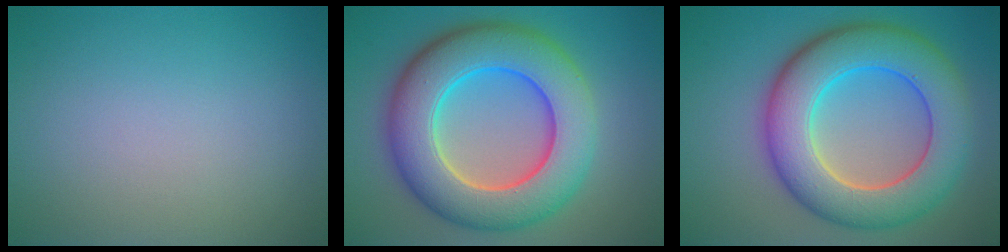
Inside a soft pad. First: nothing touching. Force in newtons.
{"total": 11.6, "press": 11.6, "slide": 0.4}
{"total": 10.4, "press": 10.3, "slide": 0.6}